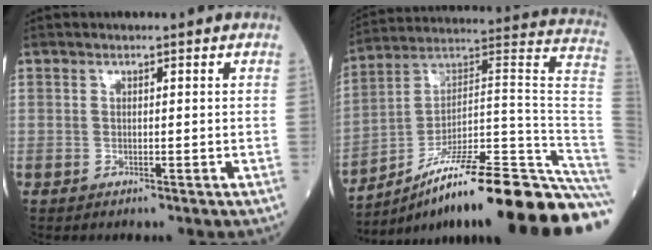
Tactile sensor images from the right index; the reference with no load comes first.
{"total": 27.0, "force": [-19.5, 0.4, 18.6], "torque": [-0.150, 0.038, -0.301]}